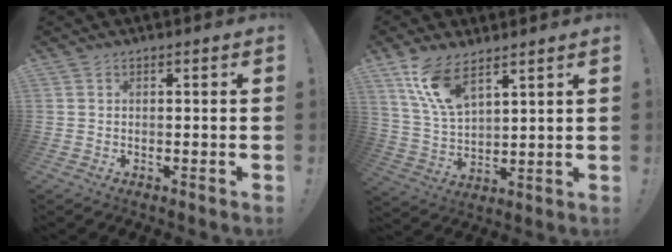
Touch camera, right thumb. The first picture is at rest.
{"total": 11.9, "force": [8.2, 4.6, 7.2], "torque": [-0.161, -0.035, 0.155]}